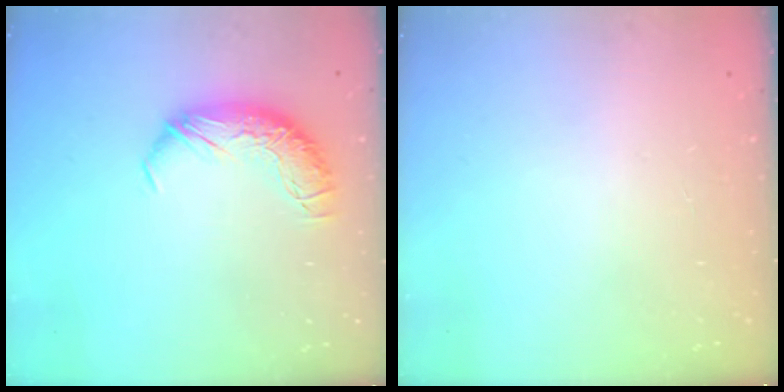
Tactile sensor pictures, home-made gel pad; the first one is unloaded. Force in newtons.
{"total": 12.0, "press": 11.9, "slide": 0.4}